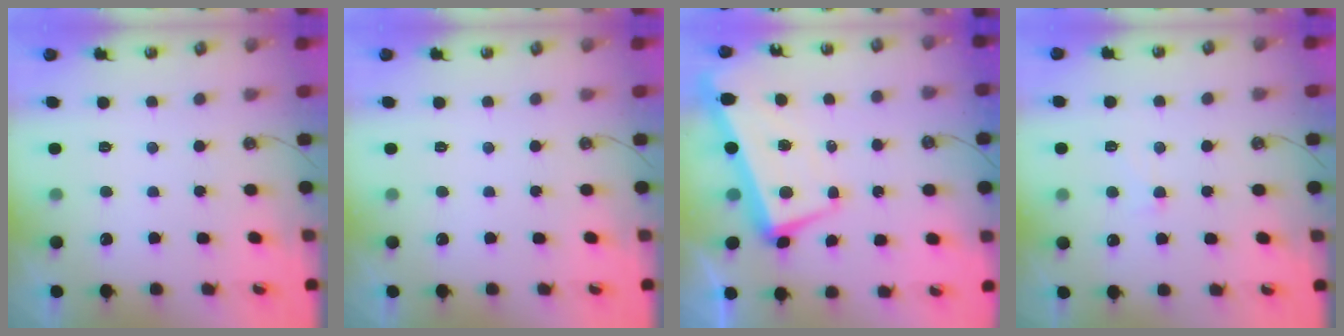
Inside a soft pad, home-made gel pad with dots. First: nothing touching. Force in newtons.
{"total": 0.0}
{"total": 3.8, "press": 3.1, "slide": 2.1}
{"total": 0.8, "press": 0.5, "slide": 0.7}